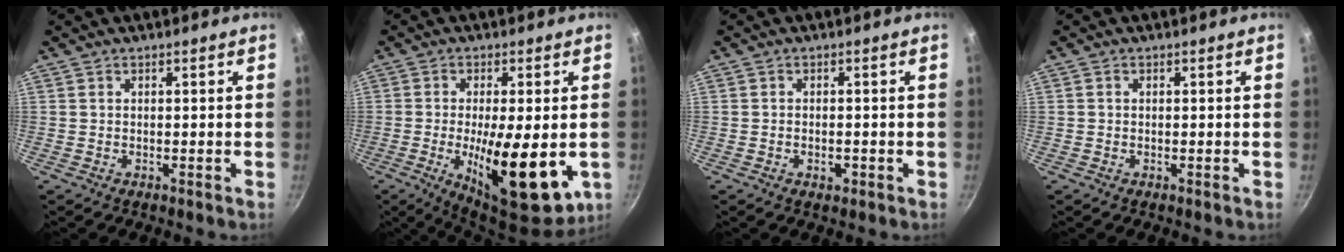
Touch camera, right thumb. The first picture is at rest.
{"total": 16.8, "force": [-3.2, 5.7, 15.5], "torque": [-0.226, -0.005, -0.040]}
{"total": 2.0, "force": [-0.8, 1.2, 1.4], "torque": [-0.022, 0.003, -0.012]}
{"total": 0.0}